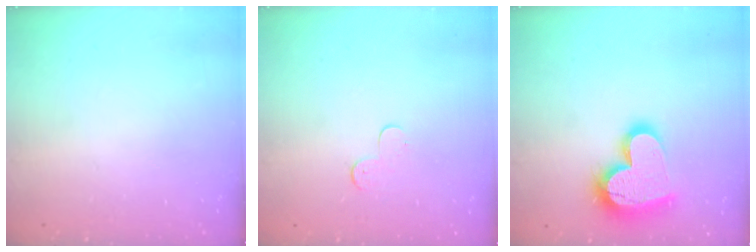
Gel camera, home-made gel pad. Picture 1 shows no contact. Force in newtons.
{"total": 3.9, "press": 3.8, "slide": 0.3}
{"total": 18.1, "press": 18.0, "slide": 1.5}